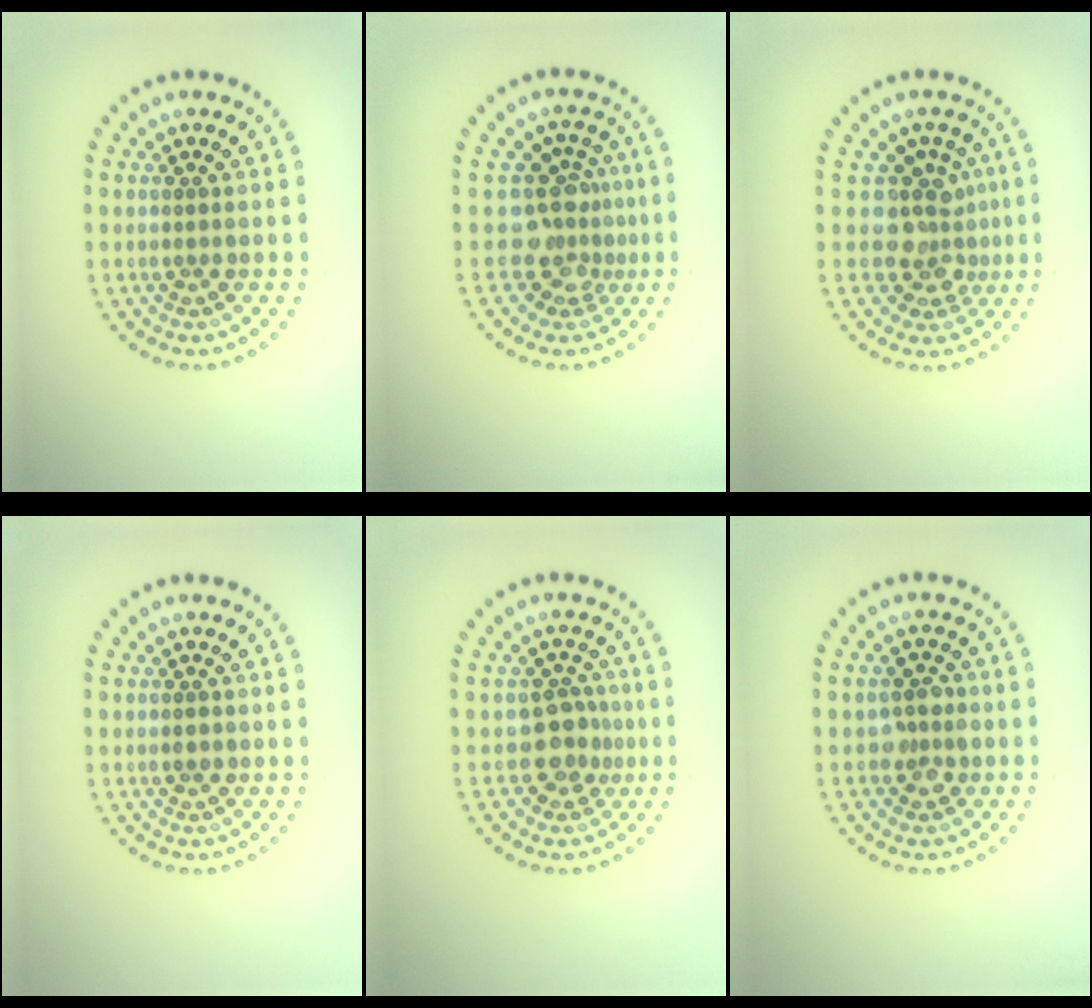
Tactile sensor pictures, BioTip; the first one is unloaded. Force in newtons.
{"total": 3.6, "press": 2.4, "slide": 2.7}
{"total": 3.7, "press": 2.8, "slide": 2.4}
{"total": 1.0, "press": 0.9, "slide": 0.2}
{"total": 2.7, "press": 2.2, "slide": 1.6}
{"total": 2.2, "press": 2.1, "slide": 0.4}